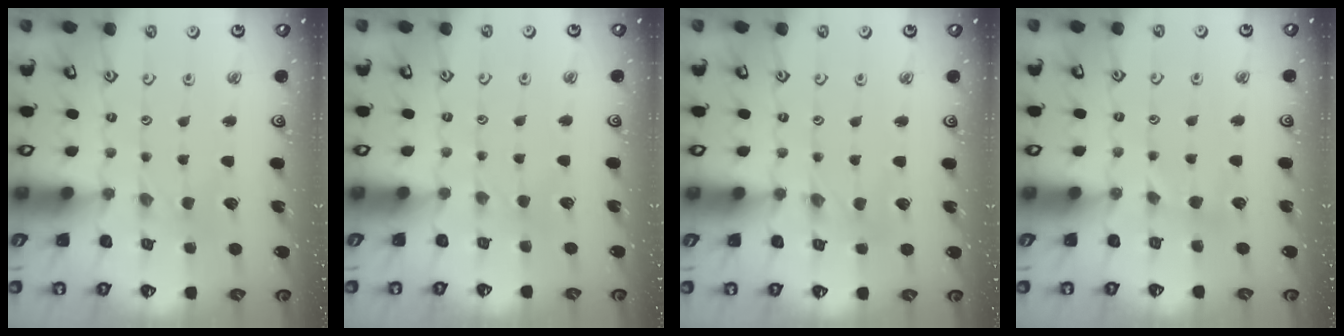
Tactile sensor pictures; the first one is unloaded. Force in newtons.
{"total": 1.4, "press": 1.4, "slide": 0.4}
{"total": 0.0}
{"total": 2.1, "press": 2.0, "slide": 0.4}